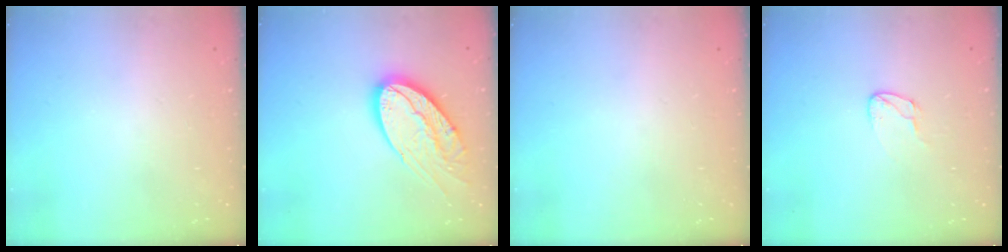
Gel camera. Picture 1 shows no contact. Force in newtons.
{"total": 17.4, "press": 17.3, "slide": 1.8}
{"total": 0.0}
{"total": 5.6, "press": 5.6, "slide": 0.5}